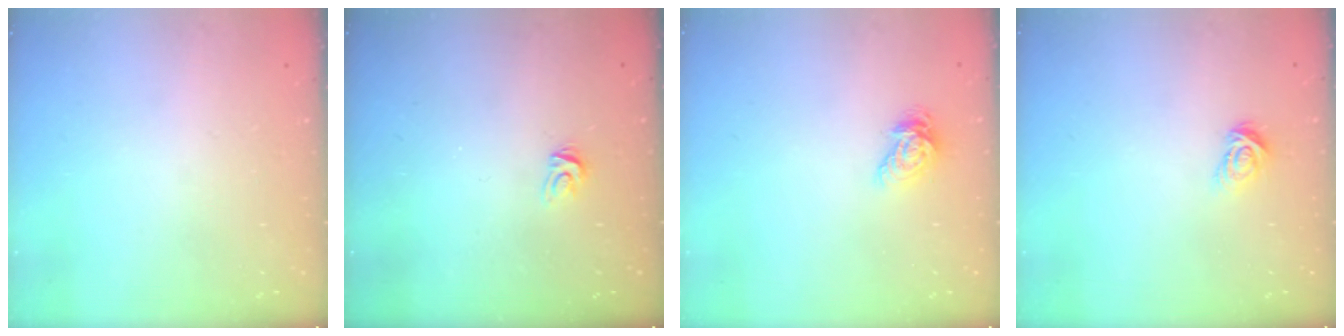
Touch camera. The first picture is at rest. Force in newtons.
{"total": 4.3, "press": 4.3, "slide": 0.2}
{"total": 6.6, "press": 6.6, "slide": 0.2}
{"total": 4.0, "press": 3.9, "slide": 0.5}